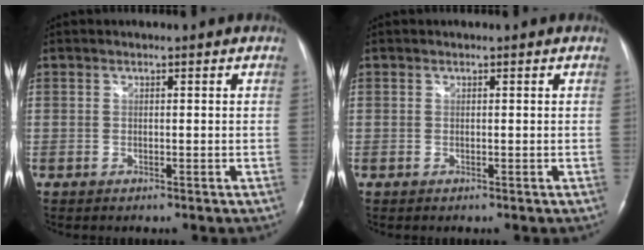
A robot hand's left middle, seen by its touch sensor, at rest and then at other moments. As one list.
[{"total": 0.0}]